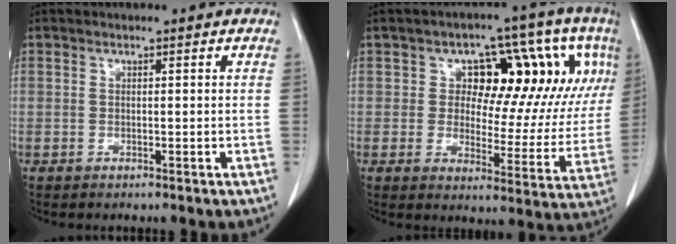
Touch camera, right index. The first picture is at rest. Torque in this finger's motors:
{"motor_torque": [0.36, 0.27, 0.21, 0.04]}